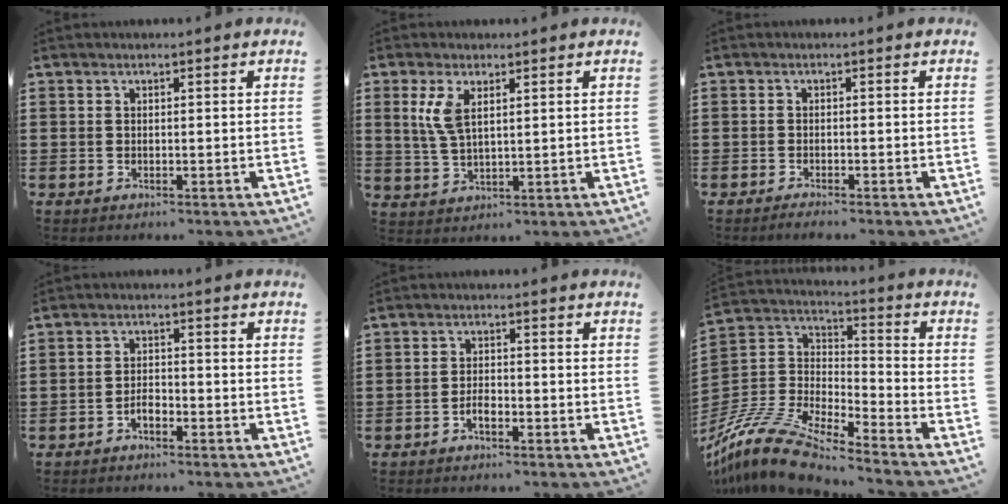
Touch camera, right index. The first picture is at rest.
{"total": 4.9, "force": [1.9, 2.0, 4.0], "torque": [-0.094, 0.003, 0.031]}
{"total": 1.0, "force": [-0.9, -0.1, 0.2], "torque": [-0.006, -0.002, -0.018]}
{"total": 2.3, "force": [-1.5, 1.0, 1.3], "torque": [-0.028, 0.003, -0.030]}
{"total": 2.1, "force": [-1.2, 0.9, 1.5], "torque": [-0.030, 0.002, -0.023]}
{"total": 11.4, "force": [-10.4, 1.8, 4.2], "torque": [-0.113, 0.006, -0.219]}